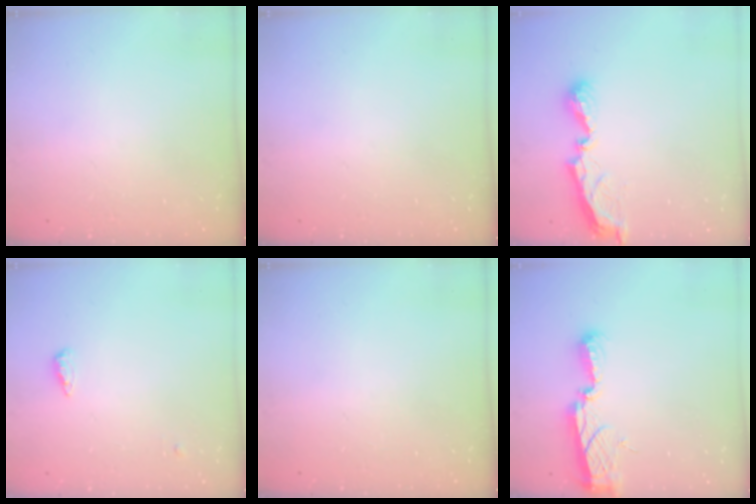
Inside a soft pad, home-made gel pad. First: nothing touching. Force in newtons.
{"total": 0.0}
{"total": 7.7, "press": 7.6, "slide": 0.7}
{"total": 8.7, "press": 5.7, "slide": 6.5}
{"total": 0.0}
{"total": 9.0, "press": 8.9, "slide": 0.8}